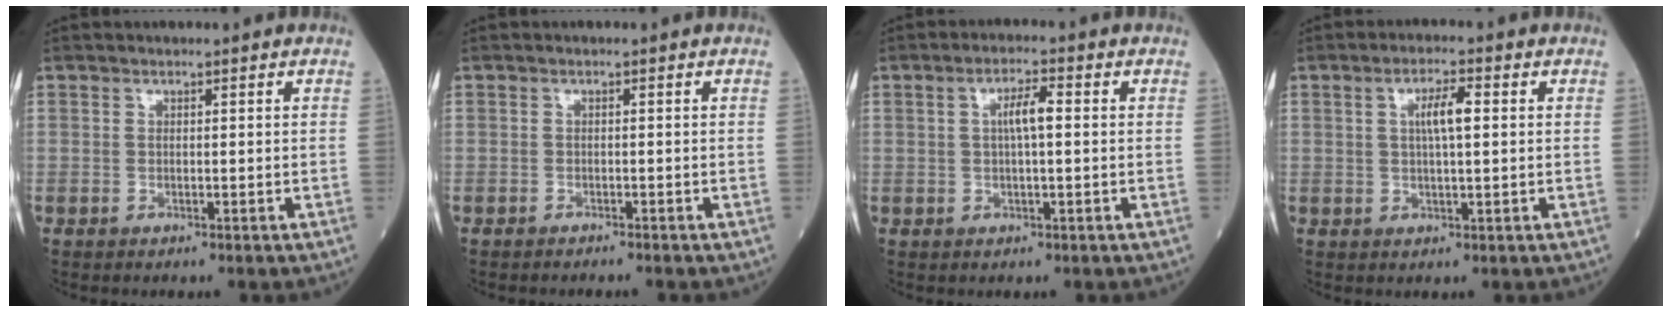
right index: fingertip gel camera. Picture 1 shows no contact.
{"total": 1.5, "force": [-1.5, 0.1, 0.3], "torque": [-0.004, -0.002, -0.018]}
{"total": 3.7, "force": [0.5, 0.6, 3.6], "torque": [-0.068, 0.009, 0.007]}
{"total": 4.3, "force": [0.9, 0.7, 4.2], "torque": [-0.076, 0.007, 0.014]}